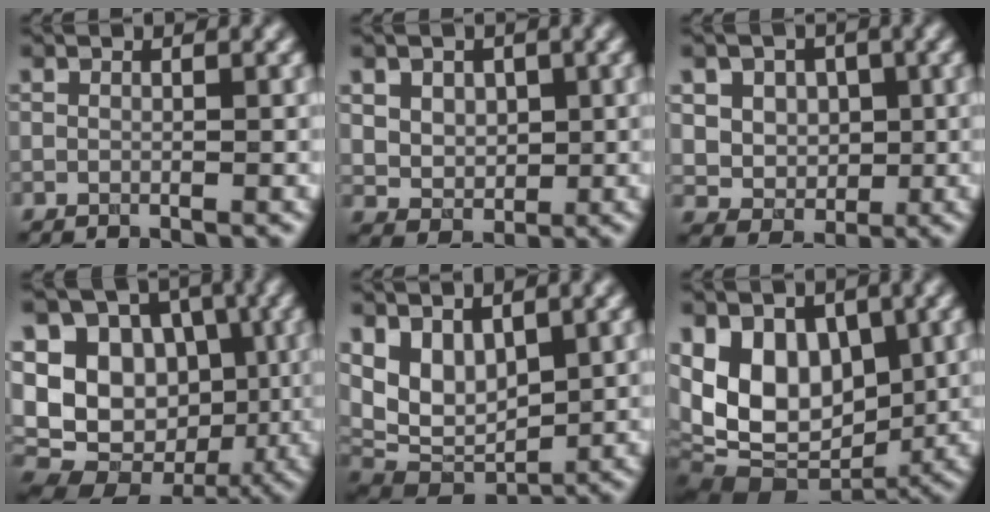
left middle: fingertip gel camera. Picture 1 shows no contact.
{"total": 4.6, "force": [1.8, 3.5, 2.3], "torque": [-0.054, 0.007, 0.036]}
{"total": 4.8, "force": [1.3, 4.2, 2.1], "torque": [-0.033, -0.001, 0.027]}
{"total": 14.3, "force": [0.8, 12.0, 7.9], "torque": [-0.148, 0.016, -0.005]}
{"total": 6.1, "force": [2.4, 3.7, 4.2], "torque": [-0.085, -0.016, 0.053]}
{"total": 11.7, "force": [0.8, 8.1, 8.5], "torque": [-0.121, 0.004, 0.014]}